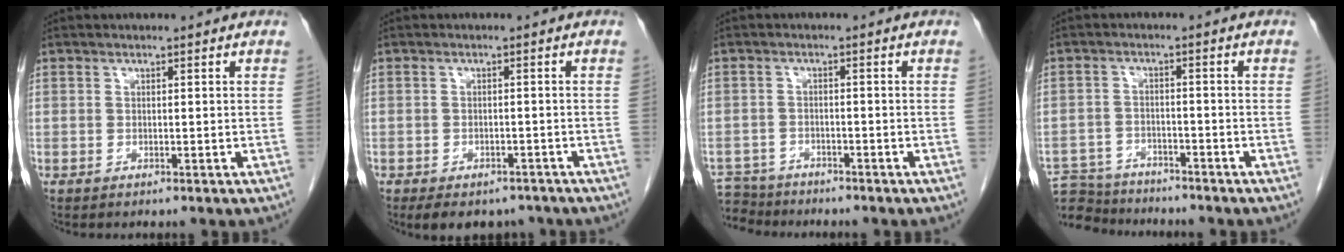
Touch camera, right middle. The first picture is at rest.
{"total": 8.4, "force": [-6.5, 4.3, 3.1], "torque": [-0.043, 0.003, -0.086]}
{"total": 5.7, "force": [-5.5, 1.8, -0.2], "torque": [0.006, -0.002, -0.097]}
{"total": 9.7, "force": [-9.2, 2.7, 1.5], "torque": [-0.031, 0.006, -0.149]}